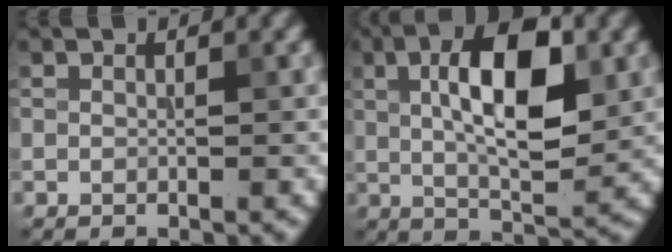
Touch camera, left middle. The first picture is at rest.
{"total": 9.4, "force": [1.8, 3.6, 8.4], "torque": [-0.130, 0.011, 0.025]}